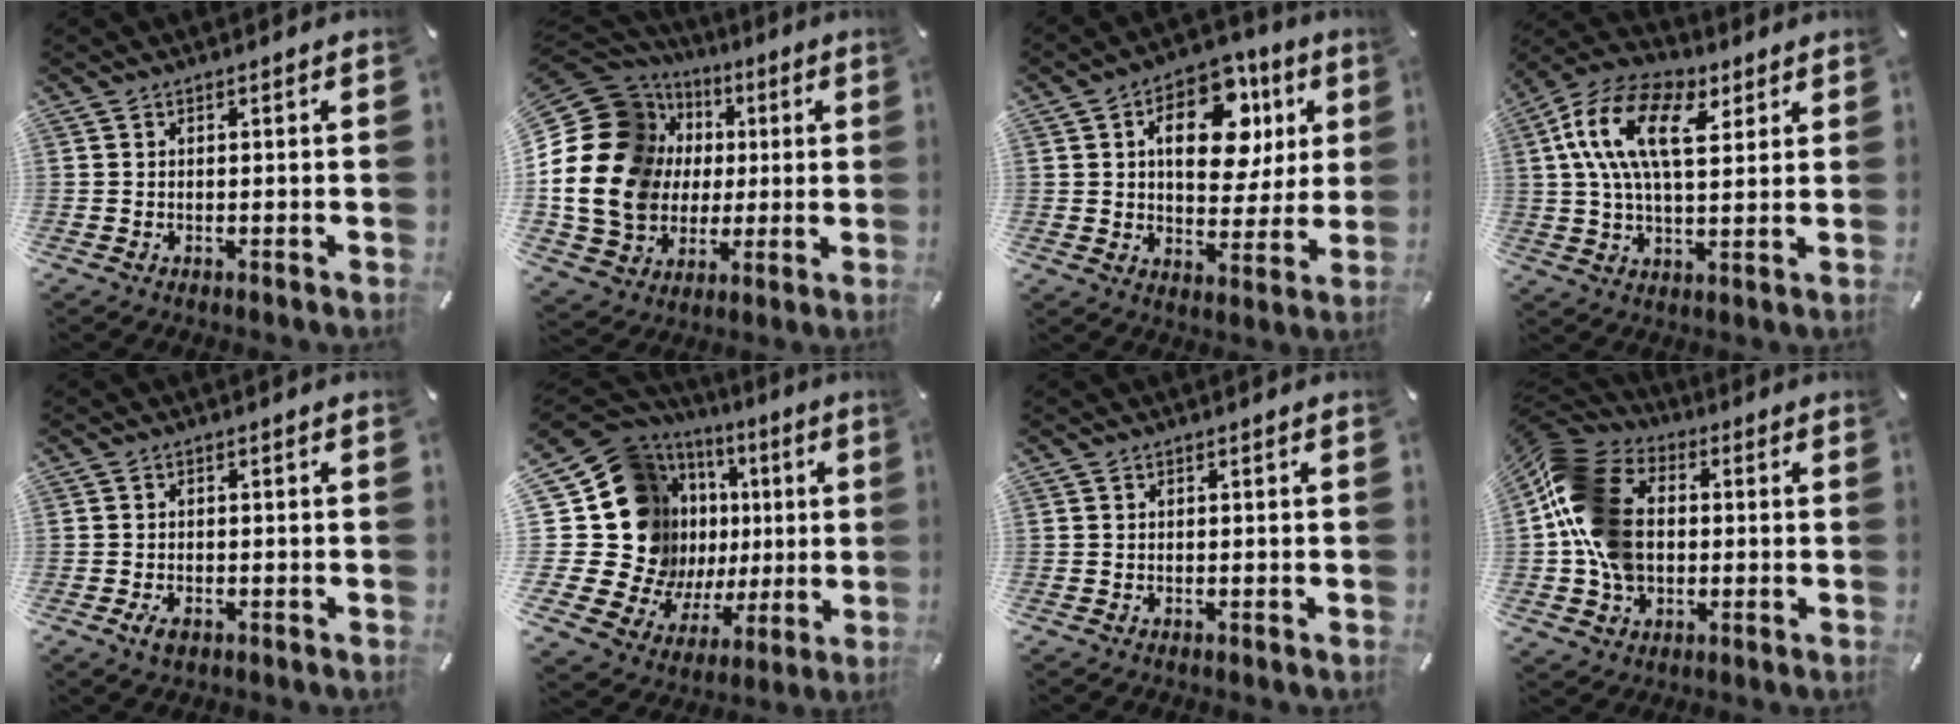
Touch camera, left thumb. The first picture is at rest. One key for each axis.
{"total": 22.1, "fx": 2.6, "fy": 18.6, "fz": 11.7, "tx": -0.260, "ty": -0.025, "tz": 0.055}
{"total": 16.6, "fx": 5.9, "fy": 10.4, "fz": 11.5, "tx": -0.154, "ty": -0.014, "tz": 0.097}
{"total": 16.6, "fx": 6.2, "fy": 9.0, "fz": 12.5, "tx": -0.267, "ty": 0.003, "tz": 0.111}
{"total": 3.4, "fx": -1.7, "fy": 2.1, "fz": 2.0, "tx": -0.047, "ty": 0.002, "tz": -0.032}
{"total": 26.5, "fx": 4.1, "fy": 20.5, "fz": 16.2, "tx": -0.309, "ty": -0.070, "tz": 0.122}
{"total": 0.0}
{"total": 16.9, "fx": -0.7, "fy": 13.0, "fz": 10.7, "tx": -0.245, "ty": 0.015, "tz": -0.014}